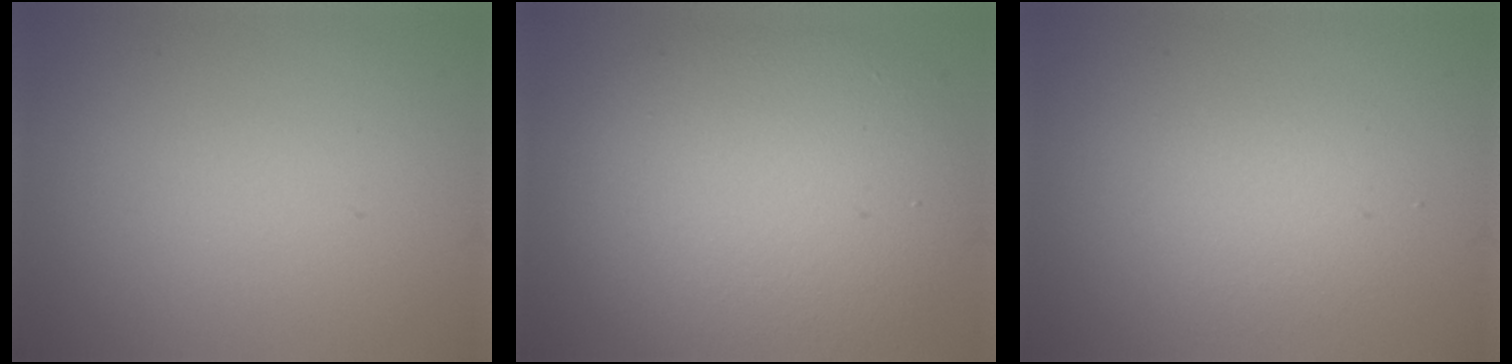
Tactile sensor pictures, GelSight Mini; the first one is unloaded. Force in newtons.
{"total": 9.4, "press": 9.4, "slide": 0.6}
{"total": 2.5, "press": 2.5, "slide": 0.2}